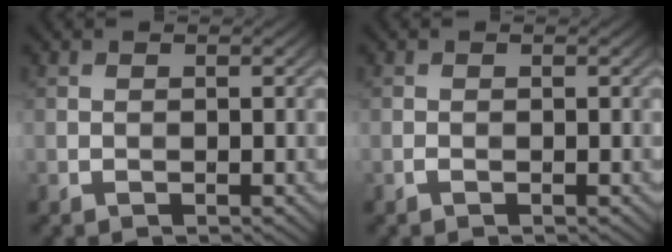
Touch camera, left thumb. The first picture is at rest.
{"total": 0.0}